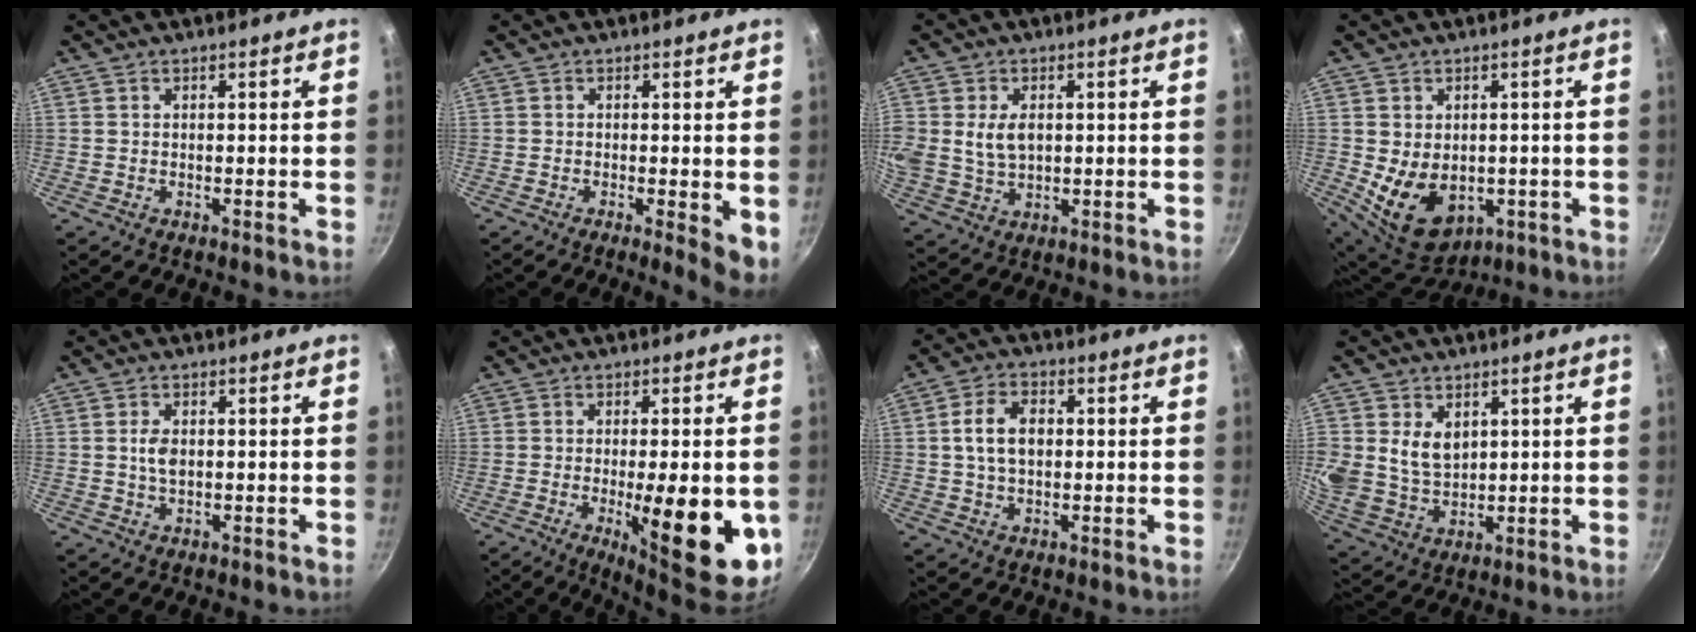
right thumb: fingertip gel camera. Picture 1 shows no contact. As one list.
[{"total": 4.8, "force": [-0.8, 1.3, 4.5], "torque": [-0.053, -0.007, -0.010]}, {"total": 8.9, "force": [1.3, 6.4, 6.0], "torque": [-0.111, 0.001, 0.028]}, {"total": 11.6, "force": [-1.5, 8.4, 8.0], "torque": [-0.109, -0.014, 0.005]}, {"total": 3.3, "force": [0.2, 2.0, 2.6], "torque": [-0.042, 0.000, 0.003]}, {"total": 16.0, "force": [-4.0, 4.5, 14.9], "torque": [-0.186, -0.001, -0.046]}, {"total": 7.9, "force": [0.8, 5.3, 5.9], "torque": [-0.094, 0.014, 0.010]}, {"total": 9.9, "force": [3.0, 7.4, 5.9], "torque": [-0.102, -0.022, 0.069]}]